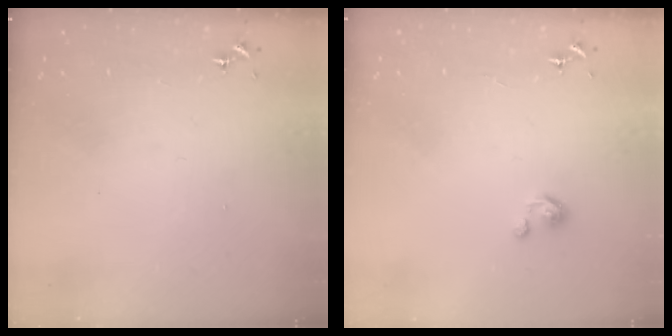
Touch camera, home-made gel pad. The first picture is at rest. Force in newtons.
{"total": 3.3, "press": 3.3, "slide": 0.3}